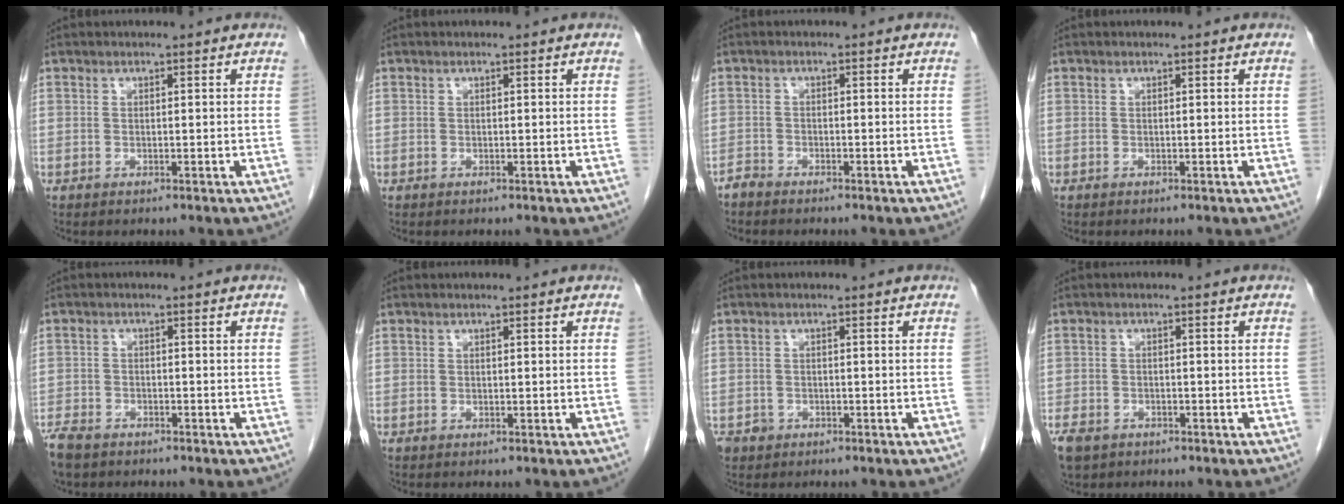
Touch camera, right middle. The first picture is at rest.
{"total": 0.0}
{"total": 1.4, "force": [-1.4, 0.2, 0.0], "torque": [0.000, -0.001, -0.027]}
{"total": 0.0}
{"total": 5.8, "force": [-4.6, 2.6, 2.2], "torque": [-0.044, -0.008, -0.080]}
{"total": 0.0}
{"total": 2.2, "force": [-1.3, 1.7, 0.3], "torque": [-0.008, 0.005, -0.021]}
{"total": 6.8, "force": [-4.5, 4.3, 2.7], "torque": [-0.062, -0.007, -0.069]}